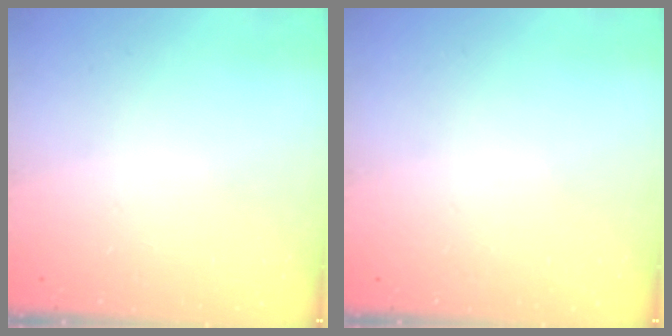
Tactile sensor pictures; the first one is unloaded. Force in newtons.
{"total": 0.0}